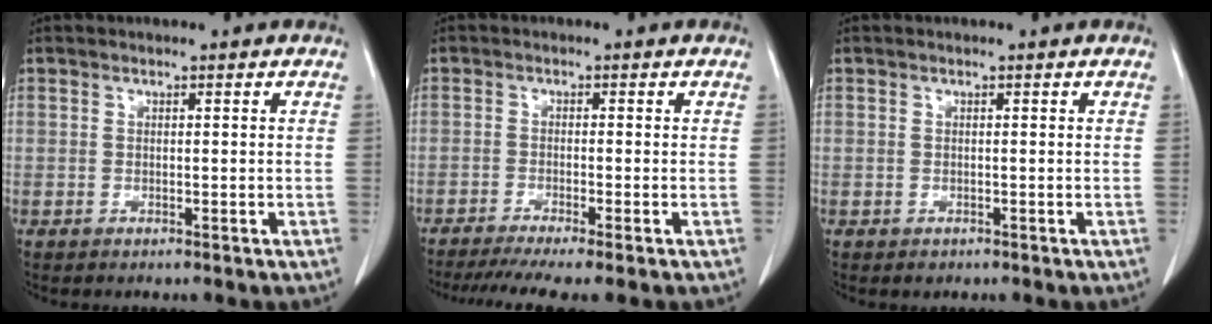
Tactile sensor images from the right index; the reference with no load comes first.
{"total": 7.6, "force": [-5.8, 0.1, 4.8], "torque": [-0.072, -0.012, -0.093]}
{"total": 0.6, "force": [-0.1, 0.6, 0.1], "torque": [0.001, 0.003, 0.001]}